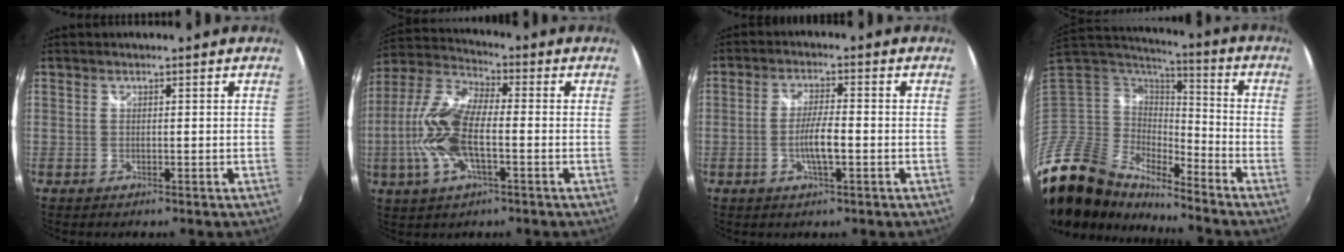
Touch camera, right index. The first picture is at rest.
{"total": 14.4, "force": [-2.7, 5.7, 13.0], "torque": [-0.281, 0.006, -0.060]}
{"total": 5.2, "force": [-1.4, 0.8, 4.9], "torque": [-0.095, 0.001, -0.023]}
{"total": 18.1, "force": [-15.0, 8.1, 6.2], "torque": [-0.154, -0.009, -0.299]}